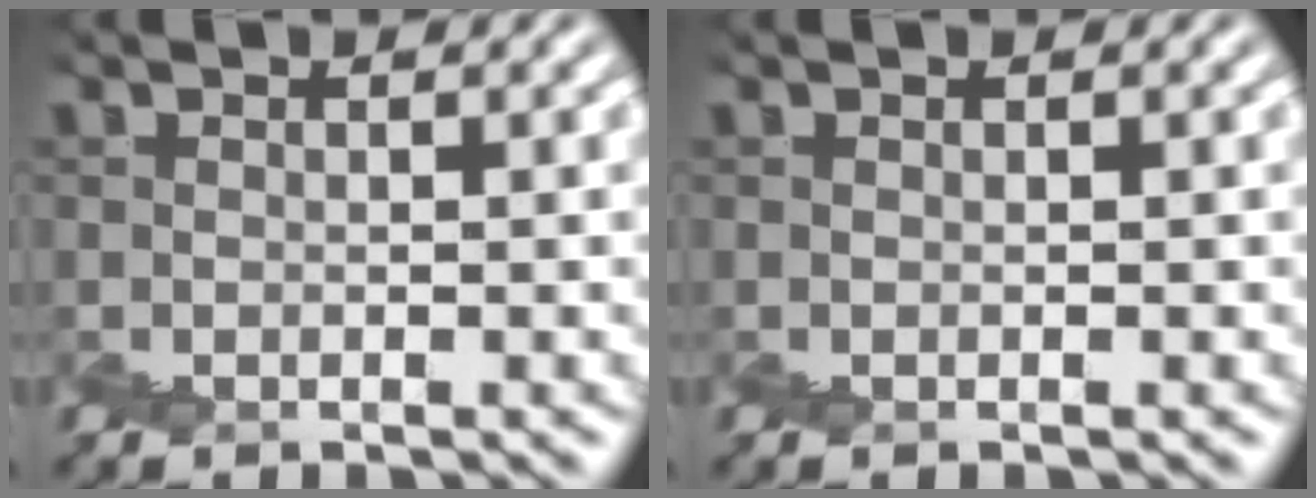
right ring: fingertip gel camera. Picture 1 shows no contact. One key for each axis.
{"total": 0.0}